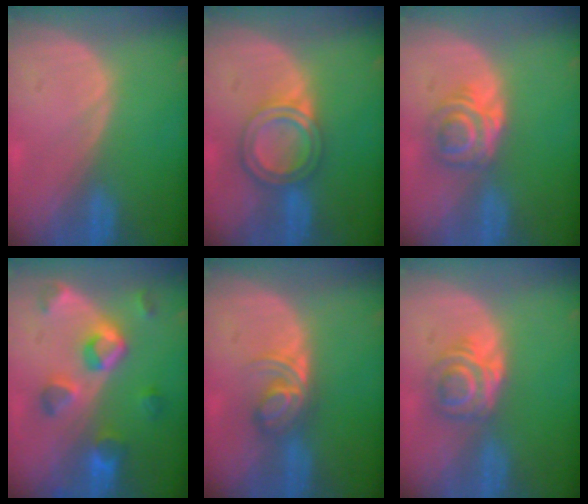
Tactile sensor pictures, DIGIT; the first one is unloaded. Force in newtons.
{"total": 6.2, "press": 5.4, "slide": 3.0}
{"total": 6.2, "press": 5.1, "slide": 3.6}
{"total": 7.3, "press": 7.3, "slide": 0.8}
{"total": 5.7, "press": 4.7, "slide": 3.3}
{"total": 6.2, "press": 5.1, "slide": 3.6}